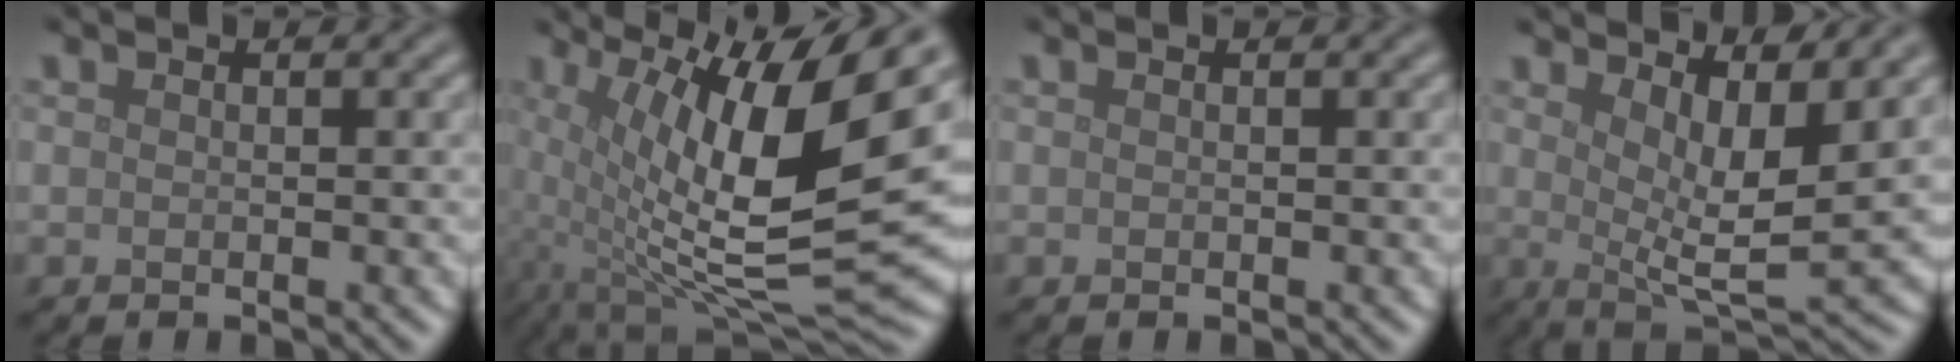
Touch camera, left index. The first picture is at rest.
{"total": 15.4, "force": [2.5, 5.1, 14.3], "torque": [-0.263, -0.007, 0.053]}
{"total": 0.0}
{"total": 6.9, "force": [3.1, 2.0, 5.8], "torque": [-0.090, -0.009, 0.057]}